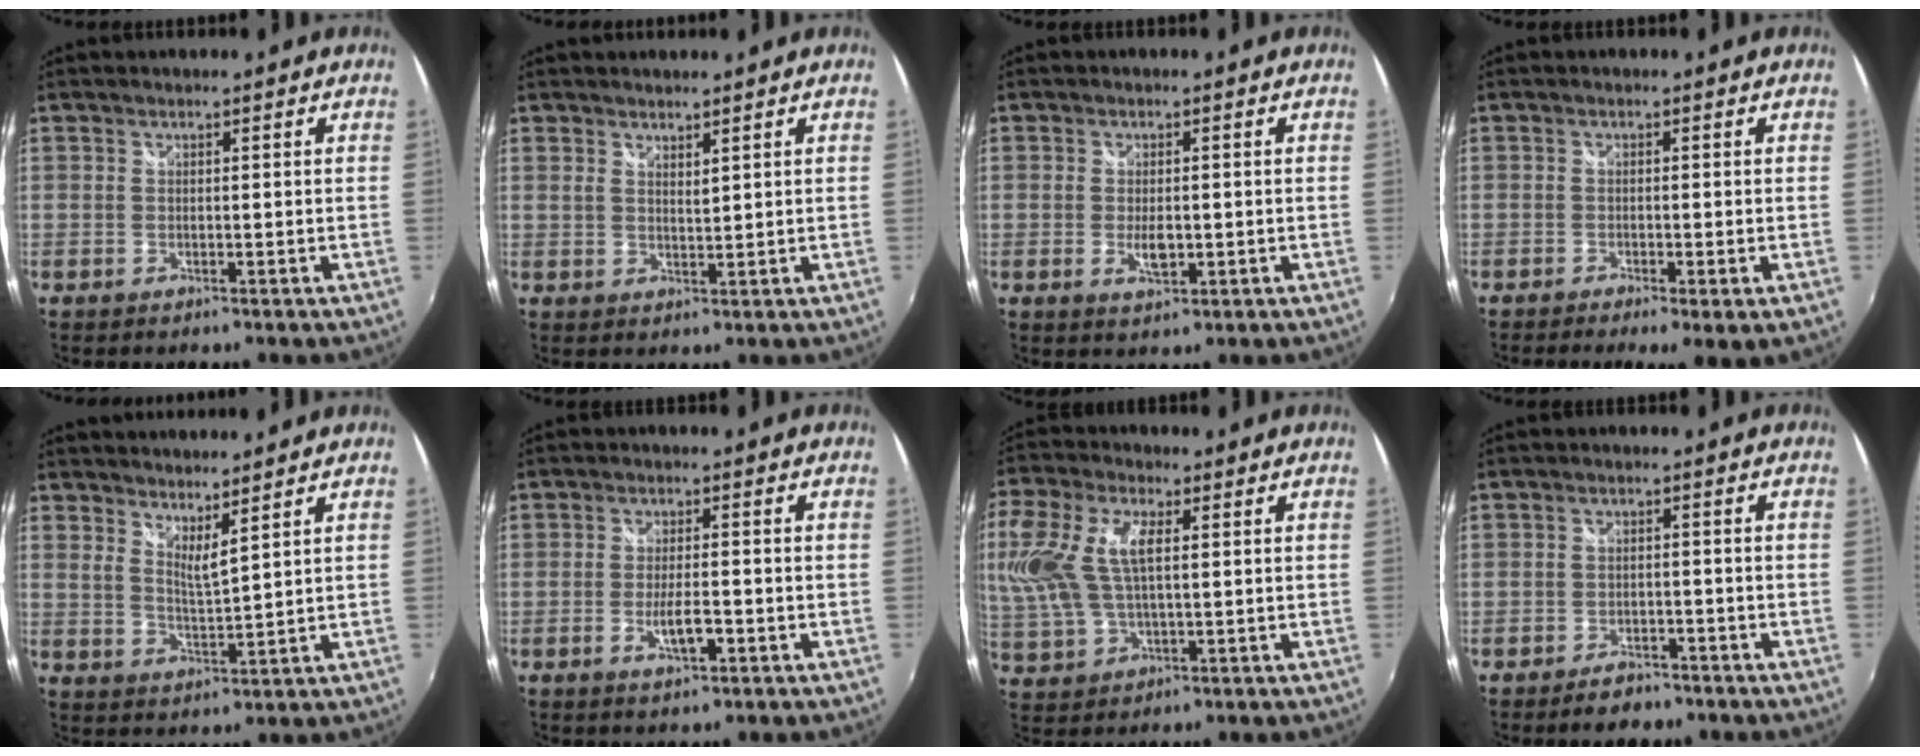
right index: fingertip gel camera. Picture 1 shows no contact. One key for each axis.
{"total": 2.0, "fx": 1.6, "fy": 0.6, "fz": 1.0, "tx": -0.017, "ty": -0.002, "tz": 0.027}
{"total": 3.7, "fx": -0.6, "fy": 1.8, "fz": 3.2, "tx": -0.058, "ty": -0.007, "tz": -0.009}
{"total": 4.0, "fx": -2.0, "fy": 0.6, "fz": 3.3, "tx": -0.063, "ty": -0.017, "tz": -0.030}
{"total": 5.0, "fx": 4.3, "fy": 0.2, "fz": 2.4, "tx": -0.041, "ty": -0.010, "tz": 0.069}
{"total": 4.7, "fx": -1.7, "fy": 1.3, "fz": 4.2, "tx": -0.081, "ty": -0.007, "tz": -0.029}
{"total": 15.5, "fx": 3.2, "fy": 7.7, "fz": 13.0, "tx": -0.285, "ty": 0.012, "tz": 0.062}
{"total": 4.5, "fx": -3.5, "fy": 2.5, "fz": 1.4, "tx": -0.031, "ty": 0.011, "tz": -0.048}